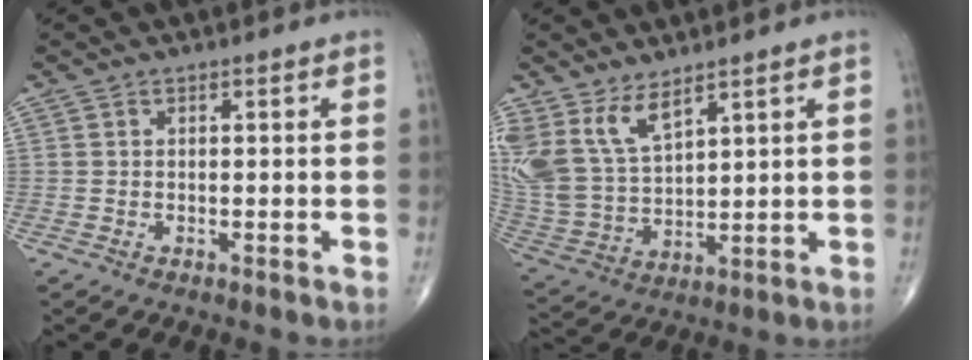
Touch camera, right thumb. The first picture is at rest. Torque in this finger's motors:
{"motor_torque": [0.10, 0.29, 1.06, 0.93, 0.12]}